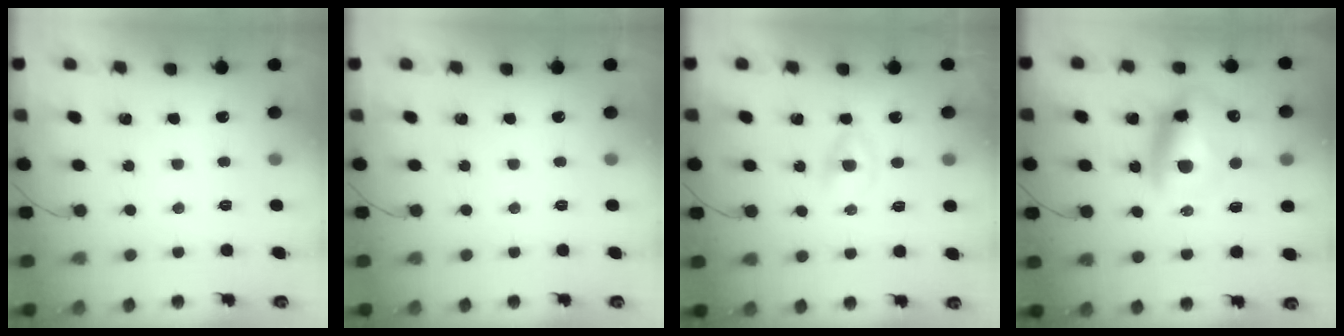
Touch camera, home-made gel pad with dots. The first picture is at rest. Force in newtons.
{"total": 0.0}
{"total": 1.5, "press": 1.3, "slide": 0.8}
{"total": 12.9, "press": 12.6, "slide": 2.8}